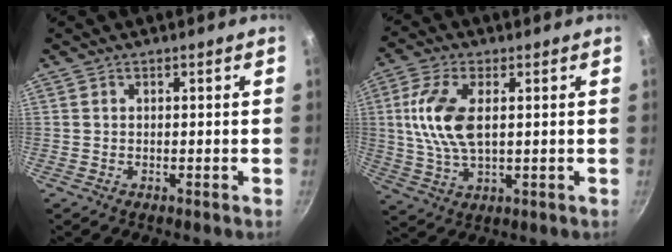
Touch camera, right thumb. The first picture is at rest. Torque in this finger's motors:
{"motor_torque": [-0.12, 0.40, 1.18, 0.27, 0.39]}